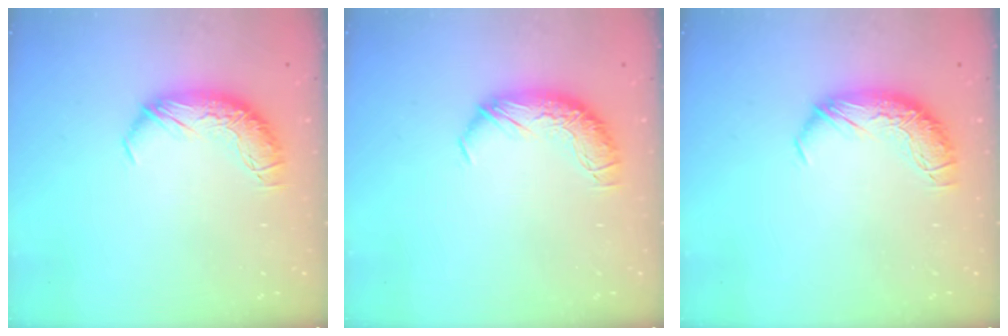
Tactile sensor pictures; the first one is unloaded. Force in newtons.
{"total": 0.0}
{"total": 0.0}